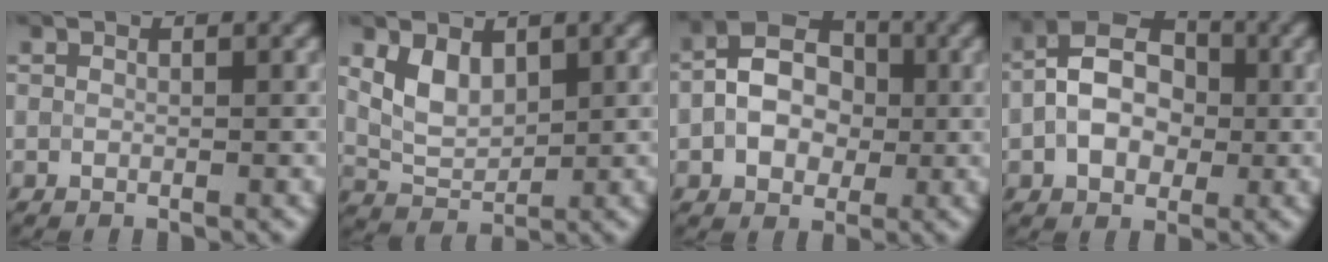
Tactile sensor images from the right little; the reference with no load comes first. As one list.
[{"total": 3.4, "force": [1.5, 2.0, 2.3], "torque": [-0.051, -0.001, 0.034]}, {"total": 6.0, "force": [-0.4, 4.3, 4.2], "torque": [-0.065, 0.014, -0.015]}, {"total": 6.7, "force": [-0.4, 4.6, 4.8], "torque": [-0.079, 0.018, -0.015]}]